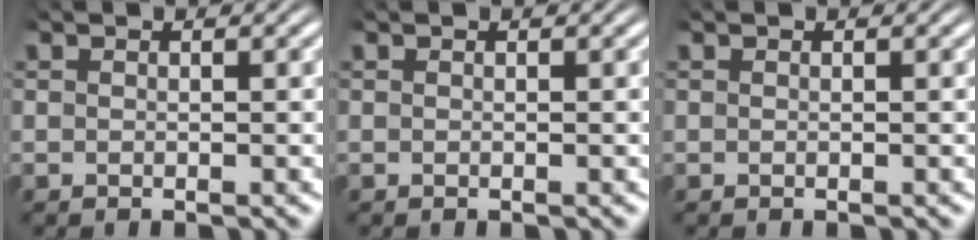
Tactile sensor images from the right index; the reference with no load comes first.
{"total": 0.0}
{"total": 0.0}